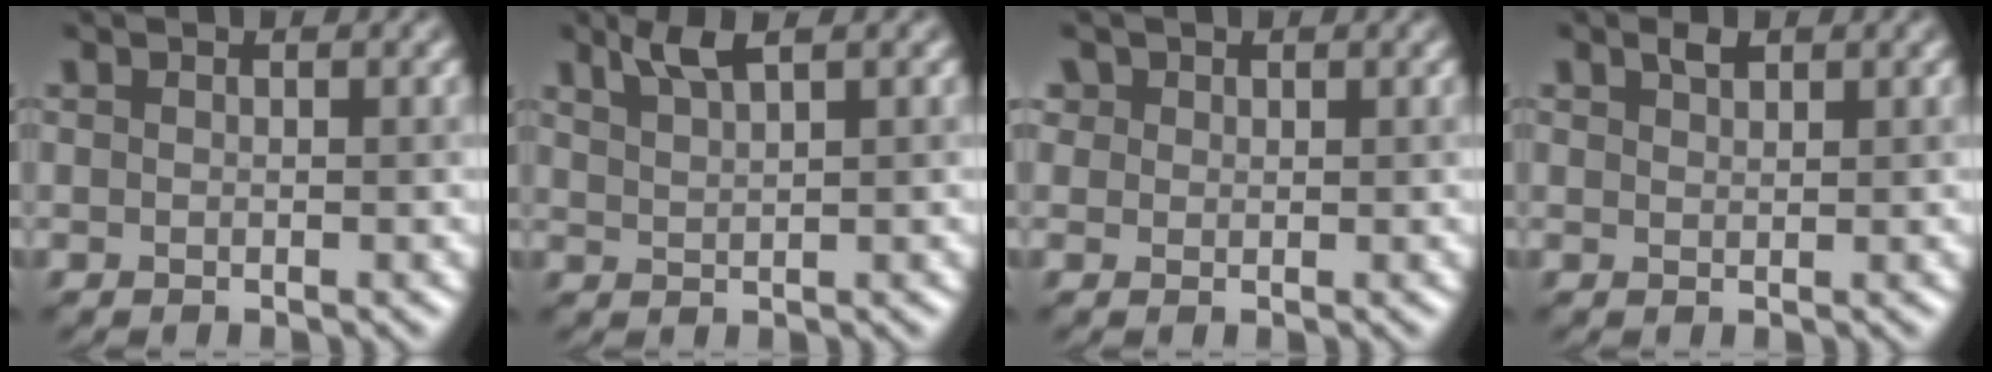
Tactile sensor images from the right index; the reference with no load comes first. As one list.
[{"total": 2.7, "force": [2.0, 0.4, 1.8], "torque": [-0.030, 0.007, 0.042]}, {"total": 1.3, "force": [0.7, 1.0, 0.2], "torque": [-0.002, -0.001, 0.011]}, {"total": 1.2, "force": [0.9, 0.4, 0.6], "torque": [-0.015, 0.003, 0.018]}]